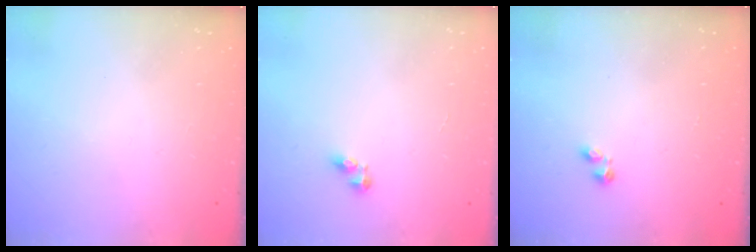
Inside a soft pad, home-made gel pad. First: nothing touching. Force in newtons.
{"total": 3.3, "press": 3.2, "slide": 0.5}
{"total": 0.7, "press": 0.7, "slide": 0.2}